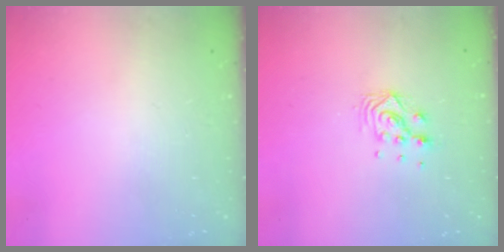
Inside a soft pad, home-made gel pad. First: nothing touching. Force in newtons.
{"total": 7.6, "press": 7.5, "slide": 0.5}